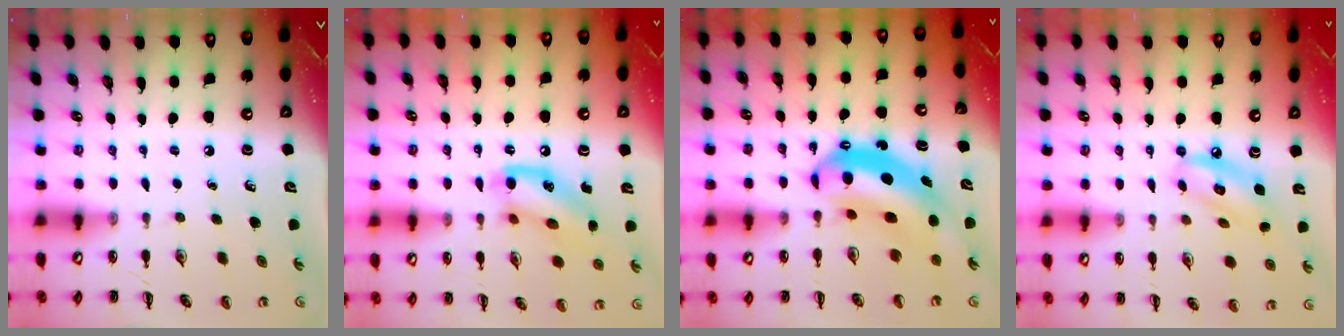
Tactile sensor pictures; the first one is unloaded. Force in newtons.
{"total": 12.9, "press": 12.8, "slide": 1.9}
{"total": 9.5, "press": 9.2, "slide": 2.5}
{"total": 8.0, "press": 7.8, "slide": 1.7}